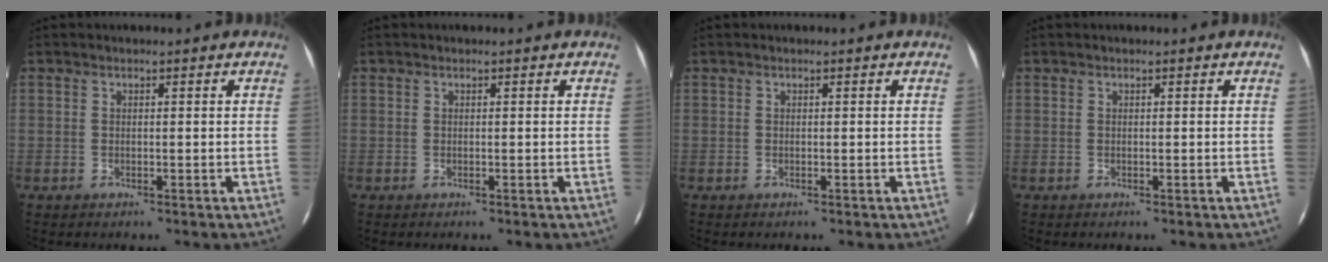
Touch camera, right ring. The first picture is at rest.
{"total": 0.0}
{"total": 0.0}
{"total": 0.0}